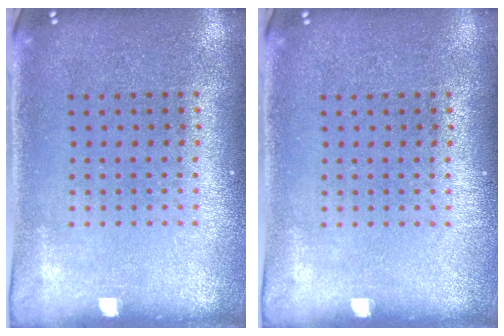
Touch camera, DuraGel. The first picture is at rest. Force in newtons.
{"total": 0.0}